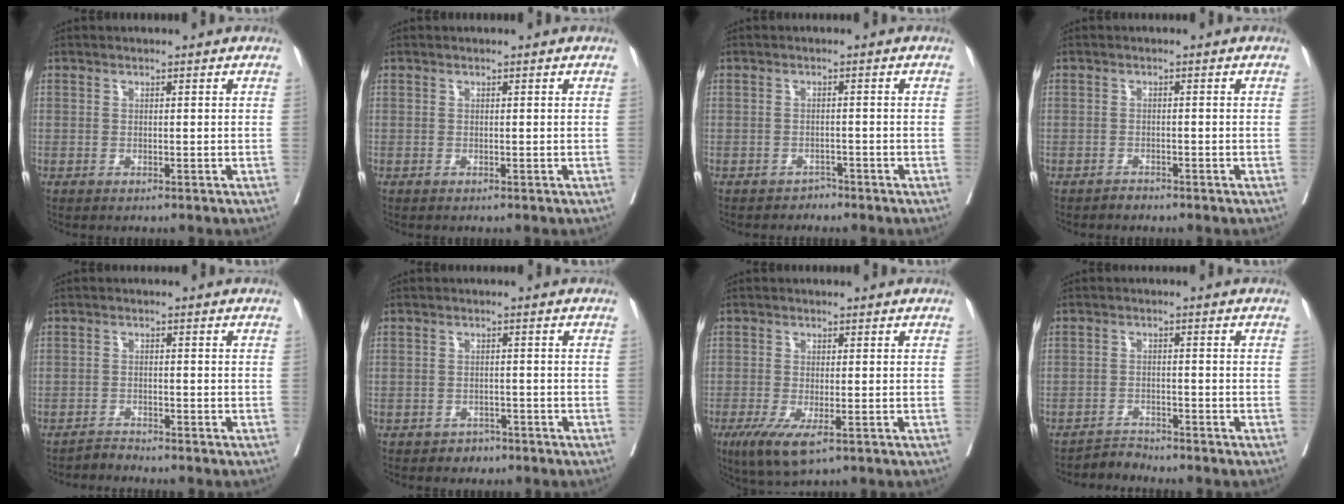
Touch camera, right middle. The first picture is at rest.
{"total": 0.0}
{"total": 1.3, "force": [-1.2, 0.5, -0.2], "torque": [-0.002, -0.001, -0.022]}
{"total": 0.9, "force": [-0.9, 0.2, 0.0], "torque": [-0.003, -0.003, -0.016]}
{"total": 1.6, "force": [-1.5, -0.3, -0.4], "torque": [0.011, -0.010, -0.027]}
{"total": 1.8, "force": [-1.4, 1.1, 0.2], "torque": [-0.010, 0.003, -0.022]}
{"total": 5.9, "force": [-3.0, 1.5, 4.9], "torque": [-0.089, -0.019, -0.048]}
{"total": 2.4, "force": [-2.2, -0.4, -0.9], "torque": [0.019, -0.014, -0.038]}